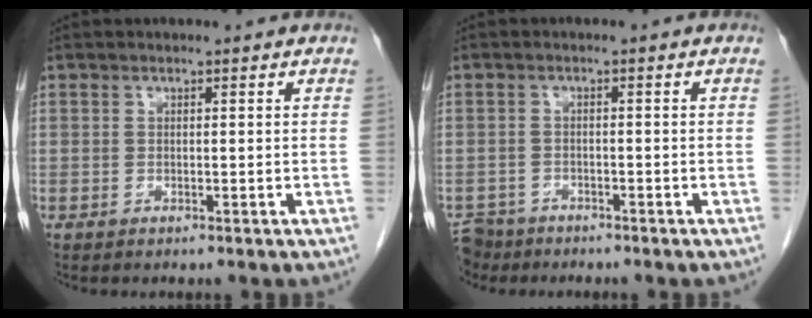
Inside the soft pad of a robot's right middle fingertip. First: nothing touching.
{"total": 4.6, "force": [-3.8, 2.5, 0.0], "torque": [0.000, -0.003, -0.068]}